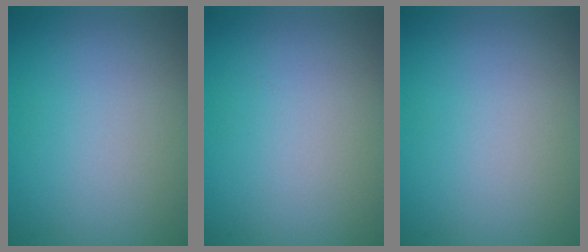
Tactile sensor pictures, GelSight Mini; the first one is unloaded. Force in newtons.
{"total": 0.0}
{"total": 0.0}